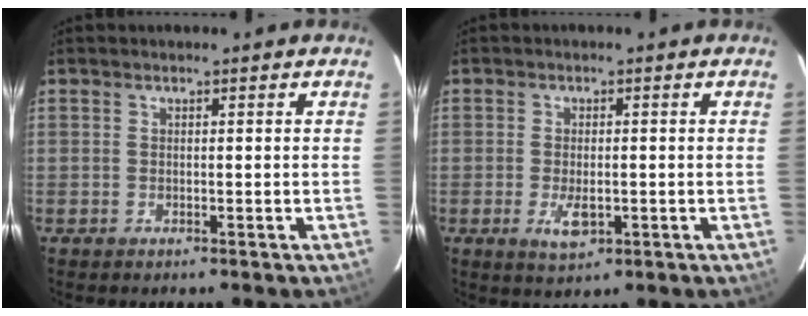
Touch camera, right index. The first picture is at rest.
{"total": 4.5, "force": [-1.4, 2.2, 3.7], "torque": [-0.072, -0.008, -0.020]}